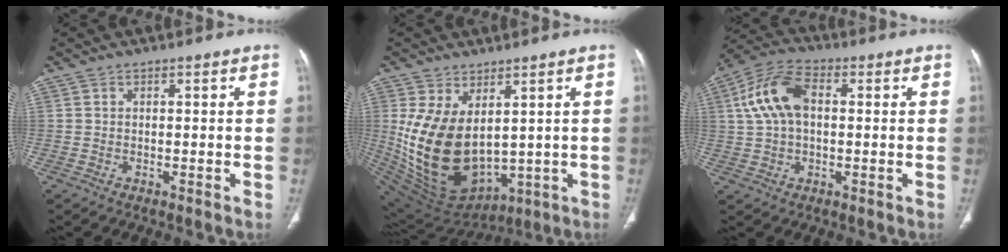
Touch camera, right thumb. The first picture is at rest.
{"total": 17.5, "force": [2.2, 10.6, 13.7], "torque": [-0.244, -0.030, 0.081]}
{"total": 11.2, "force": [1.8, 6.7, 8.8], "torque": [-0.179, 0.028, 0.029]}